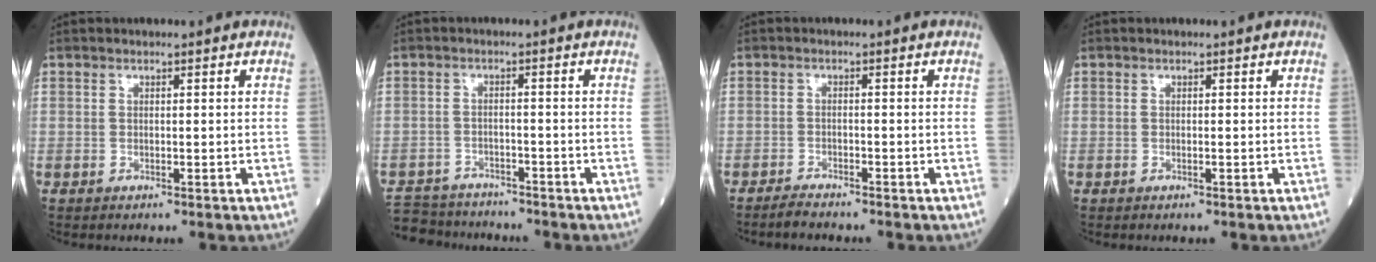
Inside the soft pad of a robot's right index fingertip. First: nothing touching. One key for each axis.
{"total": 8.8, "fx": -8.1, "fy": 3.2, "fz": 1.3, "tx": -0.026, "ty": 0.003, "tz": -0.126}
{"total": 2.2, "fx": -2.1, "fy": 0.2, "fz": 0.7, "tx": -0.018, "ty": -0.006, "tz": -0.039}
{"total": 0.0}